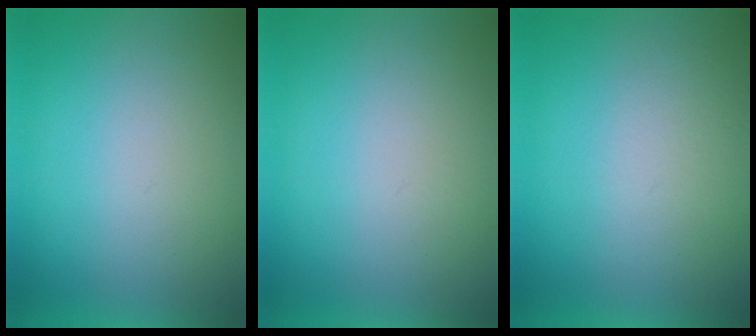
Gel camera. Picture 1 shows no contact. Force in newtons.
{"total": 1.0}
{"total": 2.2}